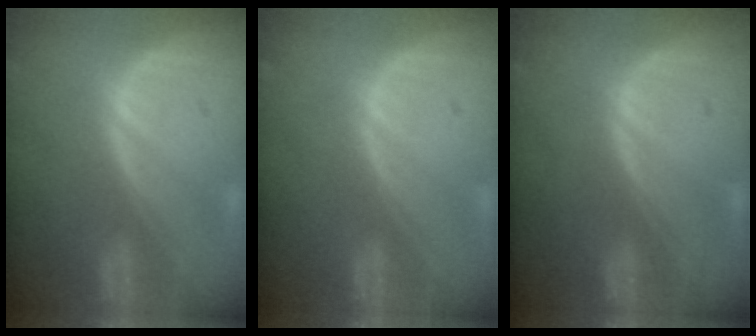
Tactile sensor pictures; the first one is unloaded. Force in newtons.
{"total": 0.0}
{"total": 0.0}